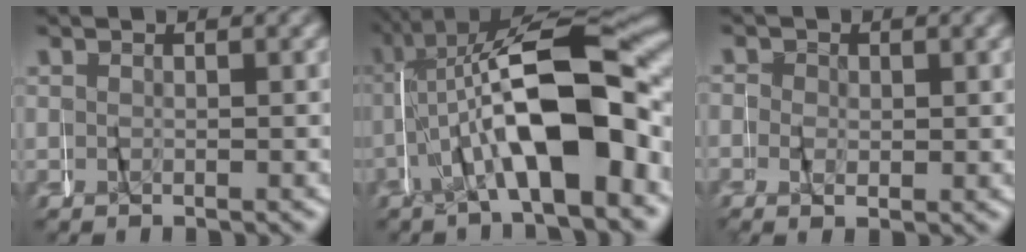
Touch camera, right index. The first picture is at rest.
{"total": 13.6, "force": [-0.2, 5.4, 12.5], "torque": [-0.209, 0.004, 0.005]}
{"total": 1.3, "force": [0.0, 0.9, 0.9], "torque": [-0.010, 0.000, -0.003]}